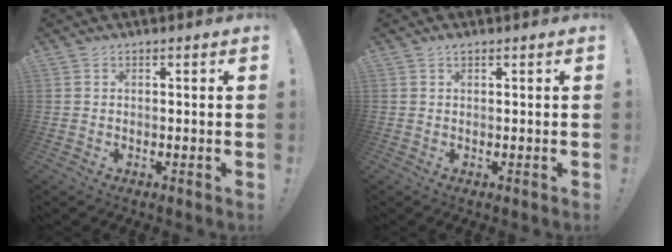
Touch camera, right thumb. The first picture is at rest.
{"total": 0.8, "force": [0.6, 0.0, 0.5], "torque": [-0.004, -0.002, 0.010]}